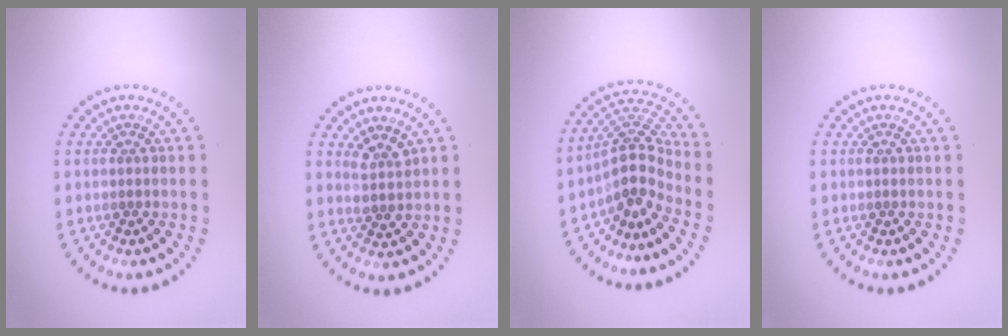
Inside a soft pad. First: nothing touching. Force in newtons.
{"total": 1.8, "press": 1.5, "slide": 1.1}
{"total": 3.8, "press": 2.7, "slide": 2.7}
{"total": 0.0}